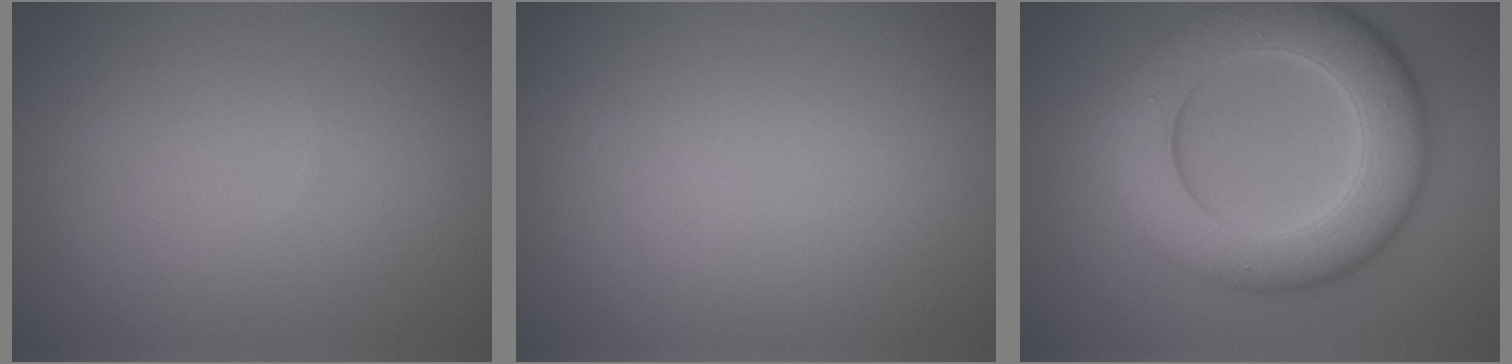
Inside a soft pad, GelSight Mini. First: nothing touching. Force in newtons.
{"total": 0.0}
{"total": 9.8, "press": 9.8, "slide": 0.2}